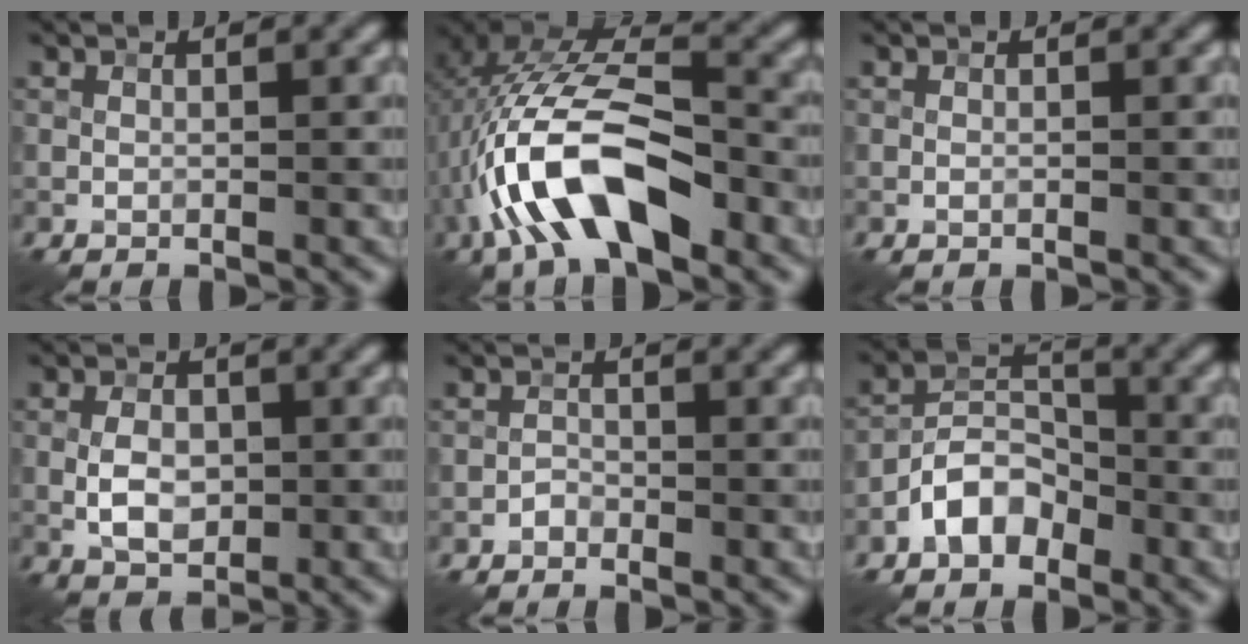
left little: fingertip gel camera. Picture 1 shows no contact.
{"total": 11.3, "force": [-4.0, 5.1, 9.3], "torque": [-0.192, 0.011, -0.073]}
{"total": 0.0}
{"total": 3.4, "force": [-0.3, 2.2, 2.6], "torque": [-0.048, 0.001, -0.005]}
{"total": 0.9, "force": [-0.7, 0.5, 0.2], "torque": [0.000, 0.003, -0.015]}
{"total": 4.3, "force": [-2.5, 2.6, 2.4], "torque": [-0.036, 0.012, -0.052]}